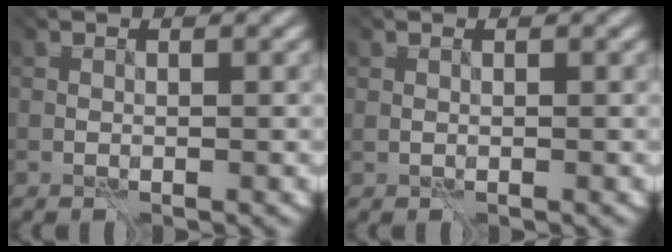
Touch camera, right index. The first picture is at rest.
{"total": 0.6, "force": [0.4, 0.3, 0.3], "torque": [-0.008, 0.003, 0.009]}